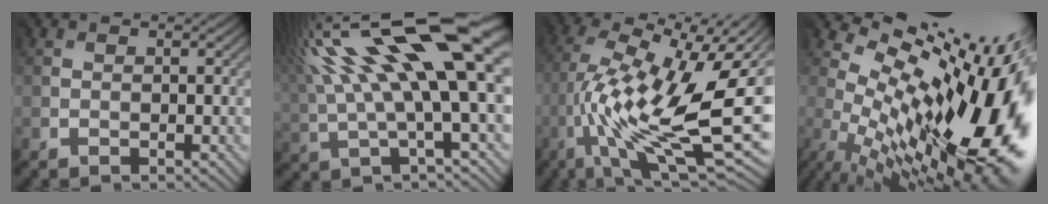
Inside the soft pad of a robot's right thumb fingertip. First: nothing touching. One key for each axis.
{"total": 18.2, "fx": 6.3, "fy": 5.0, "fz": 16.3, "tx": -0.334, "ty": 0.020, "tz": 0.114}
{"total": 16.9, "fx": -0.9, "fy": 6.3, "fz": 15.7, "tx": -0.288, "ty": 0.006, "tz": -0.027}
{"total": 18.5, "fx": 2.5, "fy": 7.5, "fz": 16.7, "tx": -0.228, "ty": -0.011, "tz": 0.053}